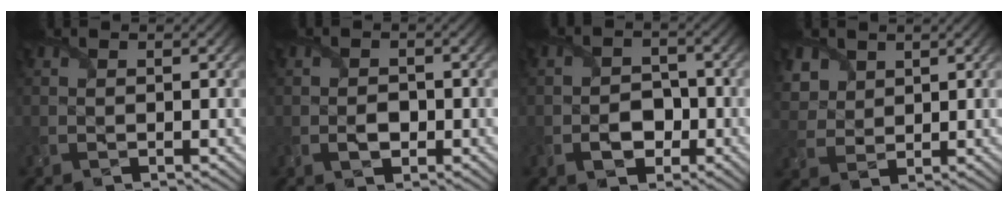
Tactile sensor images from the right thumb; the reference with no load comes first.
{"total": 2.1, "force": [-0.7, 1.5, 1.3], "torque": [-0.026, -0.004, -0.014]}
{"total": 3.8, "force": [-1.5, 2.8, 2.1], "torque": [-0.029, -0.002, -0.031]}
{"total": 5.2, "force": [2.8, 3.9, 2.0], "torque": [-0.075, -0.003, 0.057]}